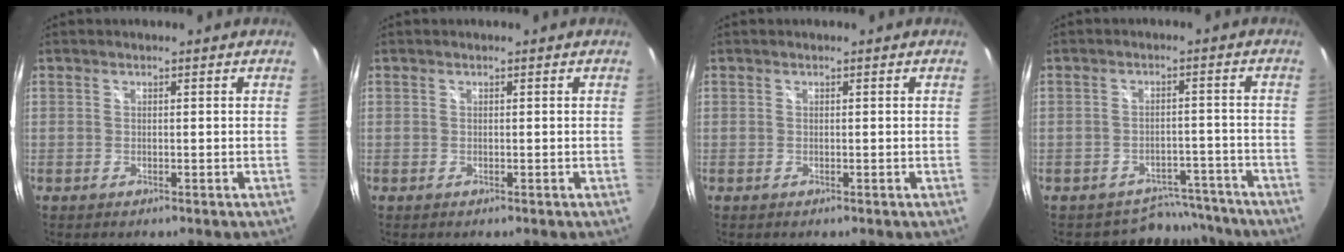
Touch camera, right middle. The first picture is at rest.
{"total": 0.0}
{"total": 0.0}
{"total": 7.4, "force": [-6.6, 3.3, -0.3], "torque": [0.009, 0.028, -0.081]}